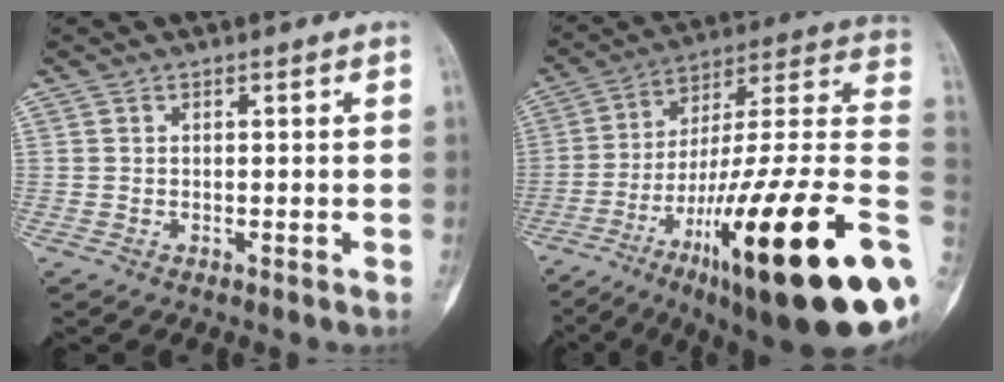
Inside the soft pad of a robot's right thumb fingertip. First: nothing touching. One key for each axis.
{"total": 34.4, "fx": -10.7, "fy": 6.4, "fz": 32.0, "tx": -0.419, "ty": 0.050, "tz": -0.172}